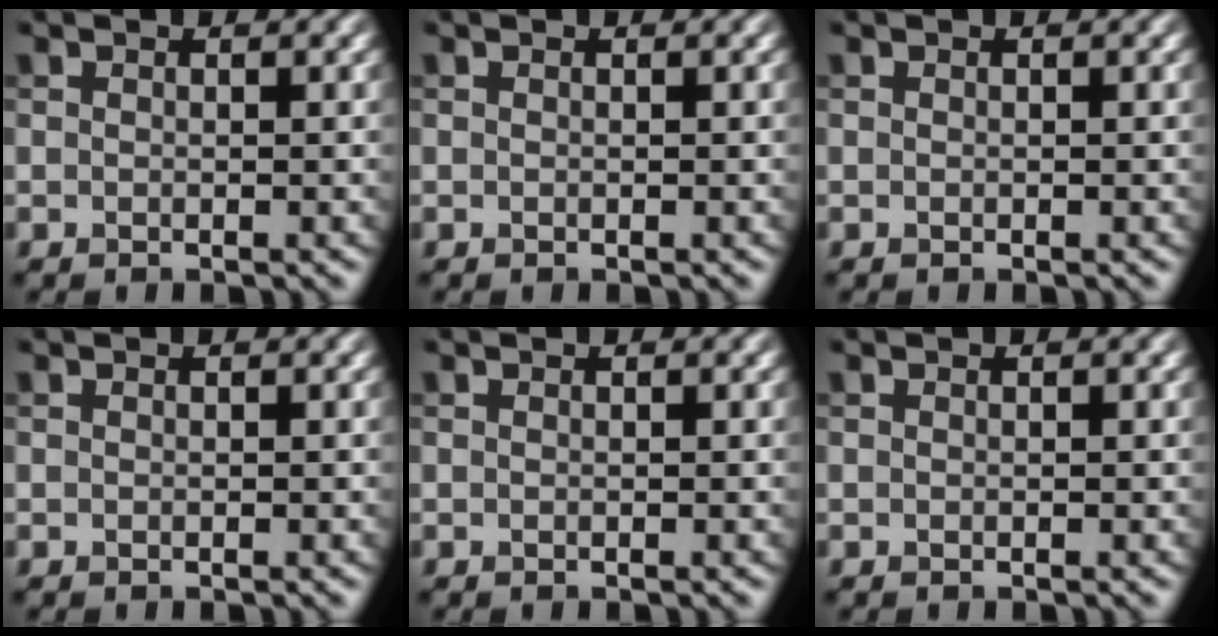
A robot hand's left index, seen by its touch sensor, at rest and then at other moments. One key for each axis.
{"total": 0.0}
{"total": 0.0}
{"total": 0.0}
{"total": 0.0}
{"total": 0.0}